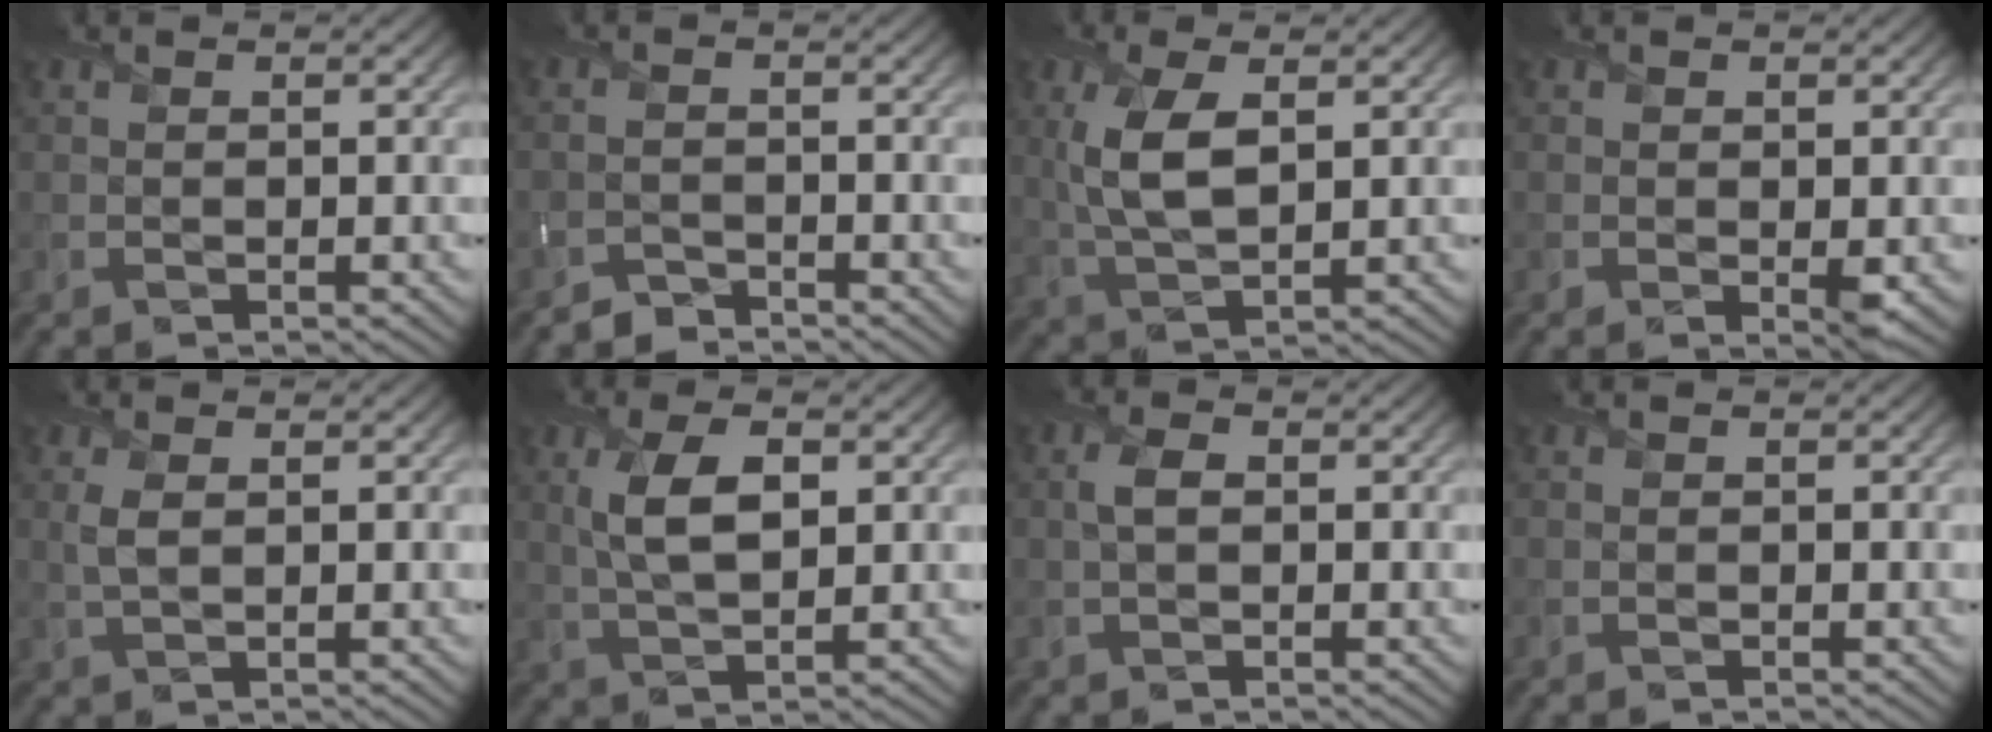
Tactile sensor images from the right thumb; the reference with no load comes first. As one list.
[{"total": 2.0, "force": [-2.0, 0.2, 0.0], "torque": [0.005, 0.001, -0.045]}, {"total": 6.8, "force": [1.5, 3.0, 5.9], "torque": [-0.141, 0.001, 0.034]}, {"total": 1.8, "force": [-0.1, 1.1, 1.5], "torque": [-0.026, -0.009, 0.003]}, {"total": 2.0, "force": [0.6, 0.8, 1.7], "torque": [-0.044, -0.001, 0.015]}, {"total": 6.0, "force": [1.4, 2.6, 5.2], "torque": [-0.115, 0.002, 0.032]}, {"total": 2.1, "force": [0.2, 1.2, 1.7], "torque": [-0.042, 0.004, 0.002]}, {"total": 0.0}]